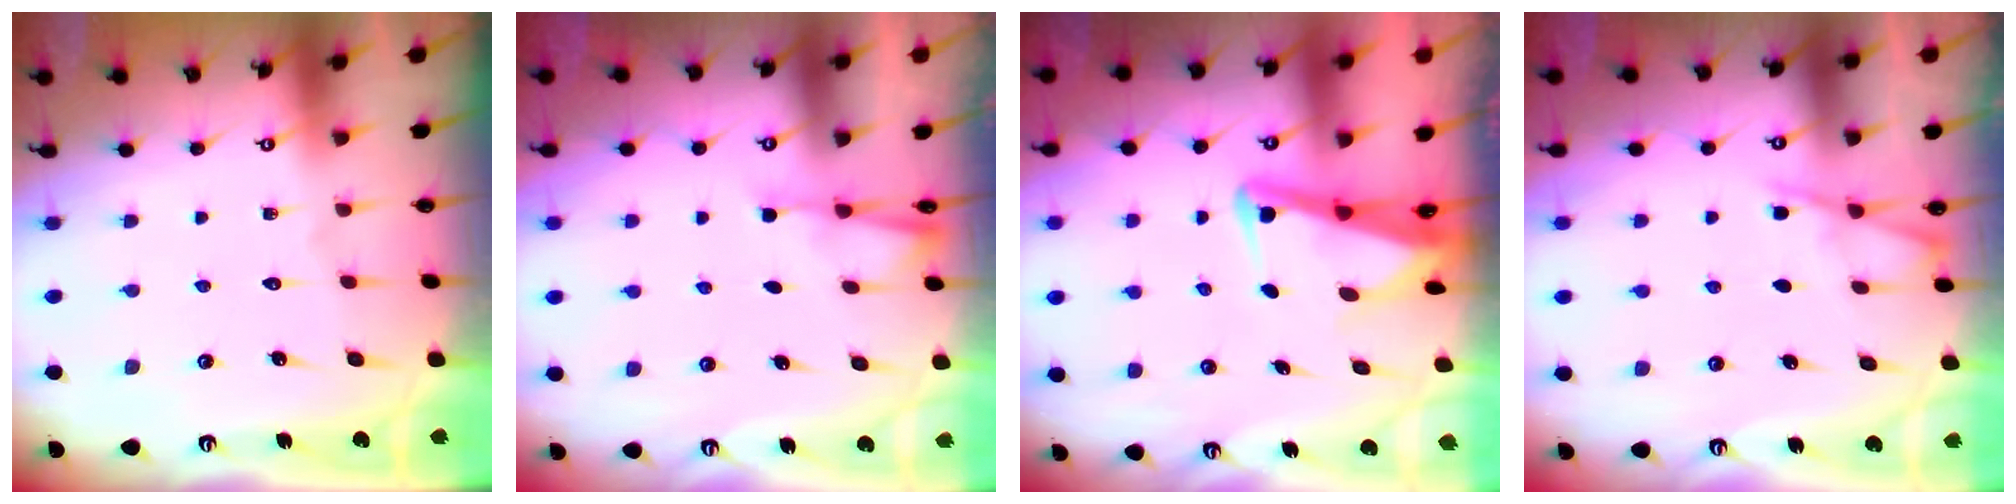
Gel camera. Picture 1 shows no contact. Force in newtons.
{"total": 2.3, "press": 2.2, "slide": 0.4}
{"total": 3.8, "press": 3.7, "slide": 1.0}
{"total": 4.2, "press": 4.2, "slide": 0.6}